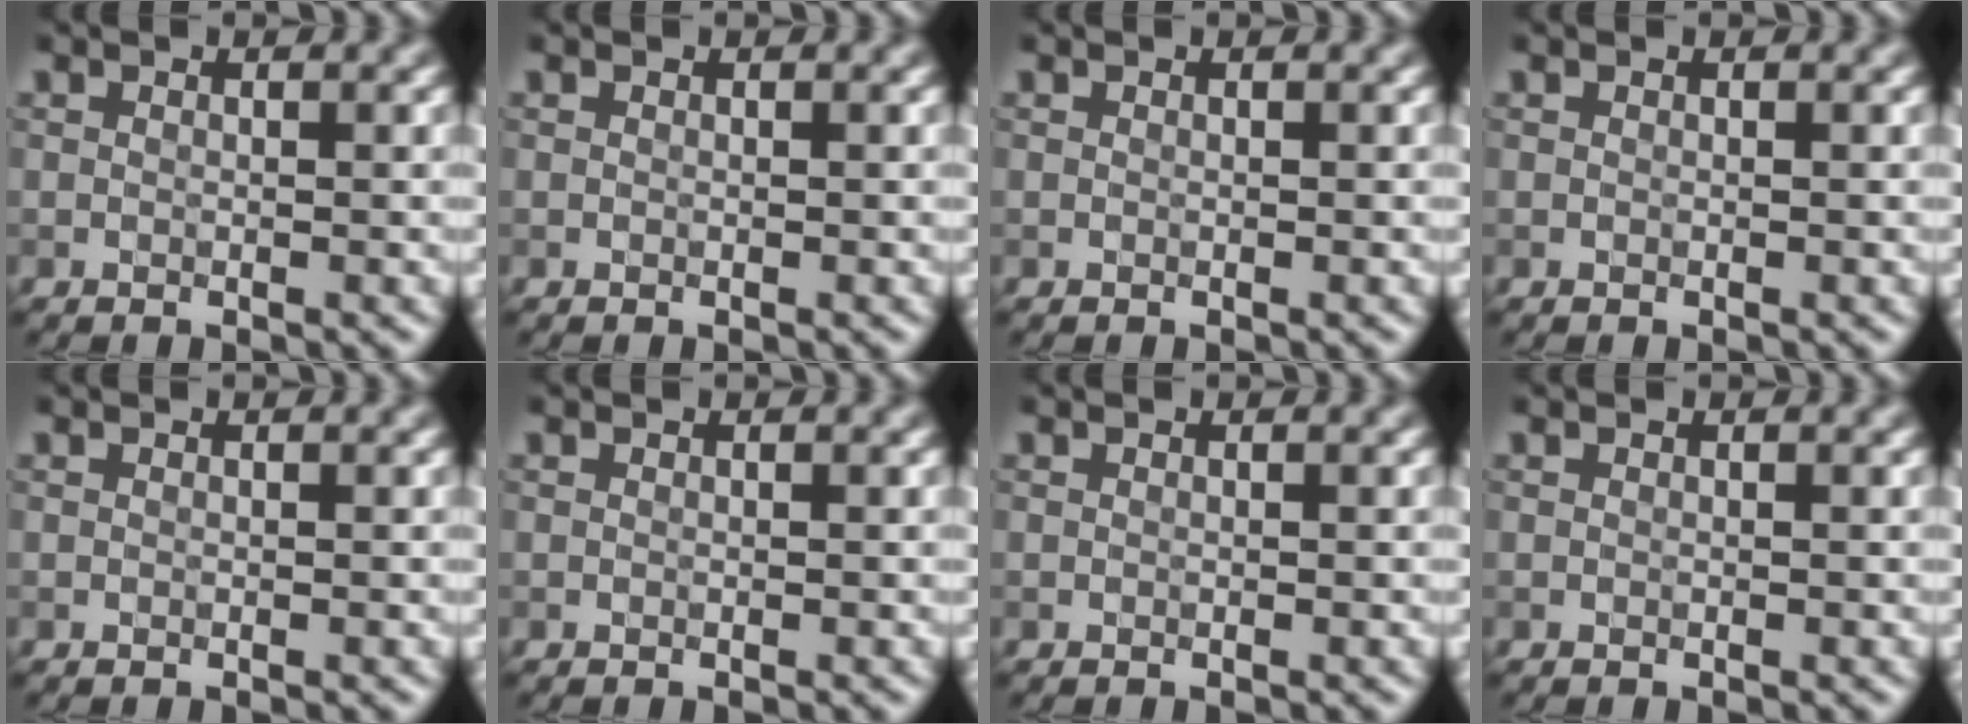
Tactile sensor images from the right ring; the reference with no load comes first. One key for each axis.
{"total": 0.0}
{"total": 0.0}
{"total": 0.0}
{"total": 0.0}
{"total": 0.0}
{"total": 0.0}
{"total": 0.0}